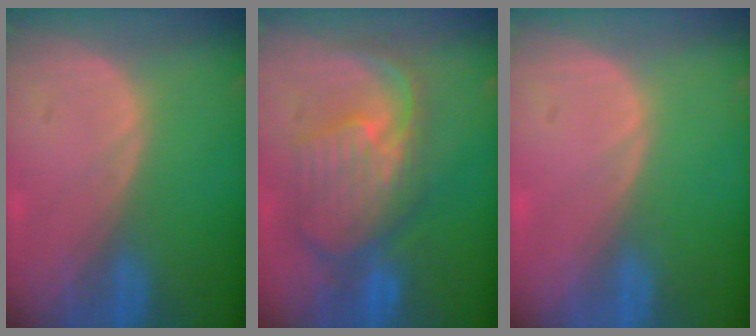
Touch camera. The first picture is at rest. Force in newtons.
{"total": 10.5, "press": 9.5, "slide": 4.7}
{"total": 0.0}